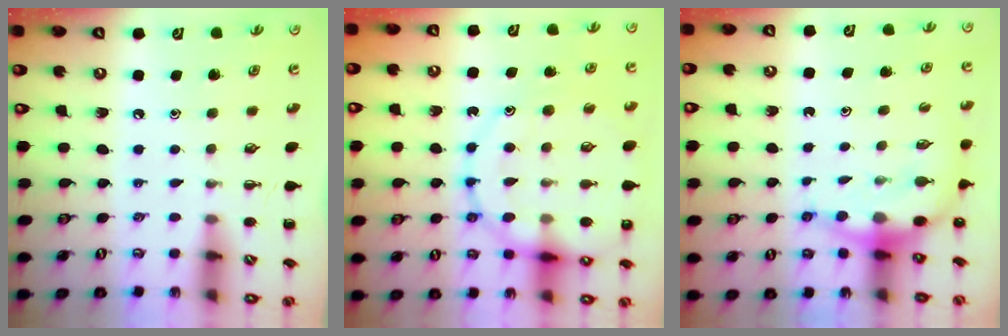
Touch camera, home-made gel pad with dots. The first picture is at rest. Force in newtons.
{"total": 16.6, "press": 16.5, "slide": 2.2}
{"total": 6.7, "press": 6.5, "slide": 1.9}